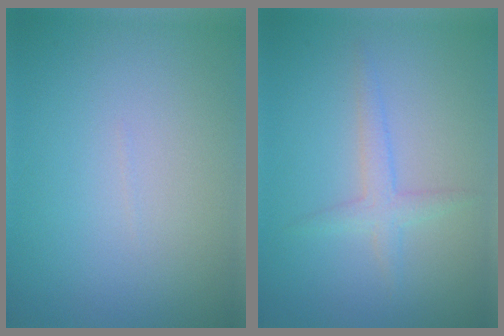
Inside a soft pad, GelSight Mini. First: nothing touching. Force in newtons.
{"total": 1.9, "press": 1.9, "slide": 0.1}